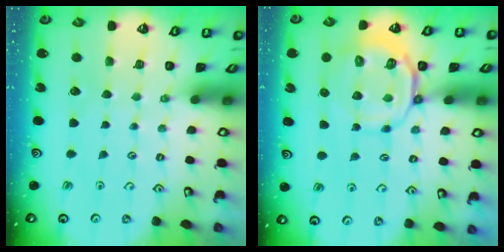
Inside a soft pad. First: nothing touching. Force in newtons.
{"total": 9.3, "press": 8.9, "slide": 2.4}